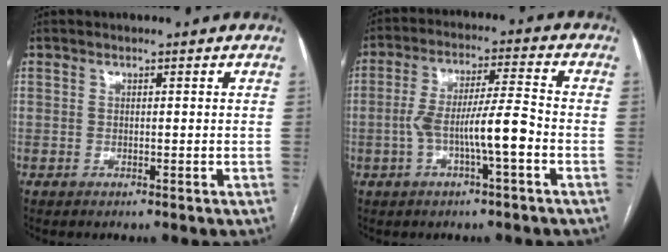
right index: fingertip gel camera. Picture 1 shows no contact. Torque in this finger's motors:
{"motor_torque": [0.87, -0.31, 0.51, 0.15]}